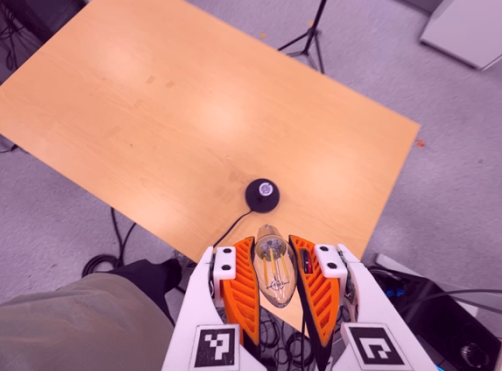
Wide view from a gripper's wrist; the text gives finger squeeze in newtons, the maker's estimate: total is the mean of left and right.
{"total": 25.4, "left": 28.6, "right": 22.3}